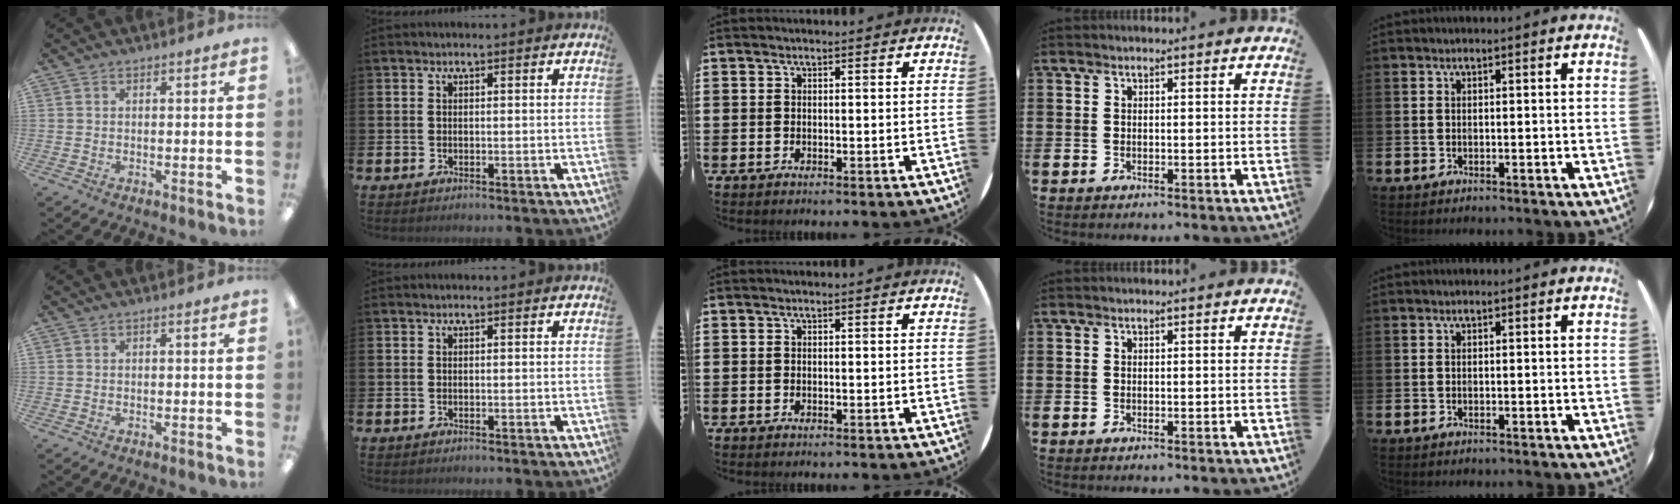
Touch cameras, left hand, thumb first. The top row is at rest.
{}